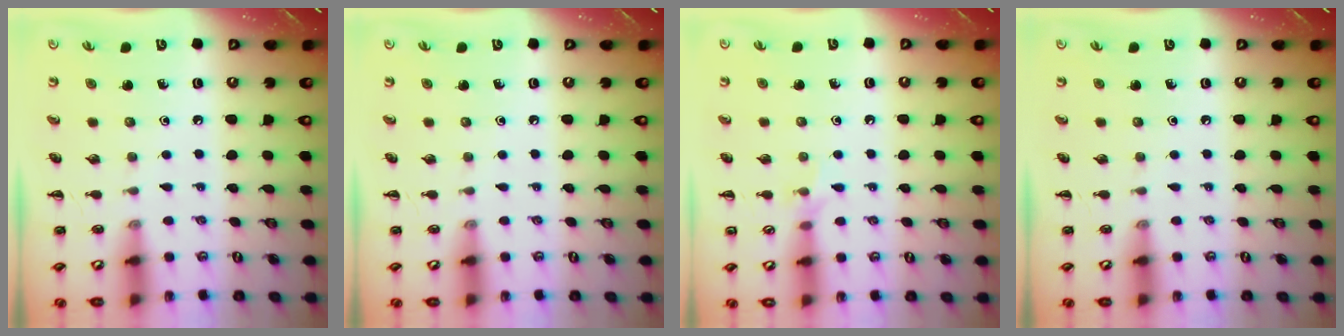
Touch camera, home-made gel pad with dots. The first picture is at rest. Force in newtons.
{"total": 0.0}
{"total": 4.5, "press": 4.4, "slide": 1.1}
{"total": 0.0}